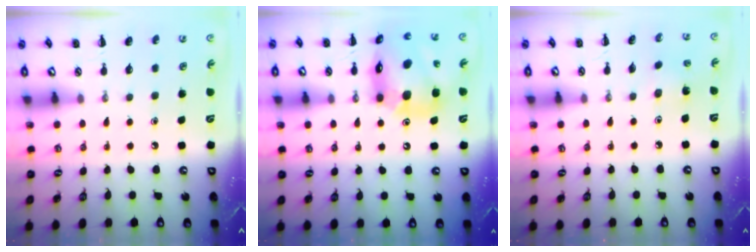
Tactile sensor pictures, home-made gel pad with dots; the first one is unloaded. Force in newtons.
{"total": 18.2, "press": 17.6, "slide": 4.8}
{"total": 1.5, "press": 1.4, "slide": 0.5}